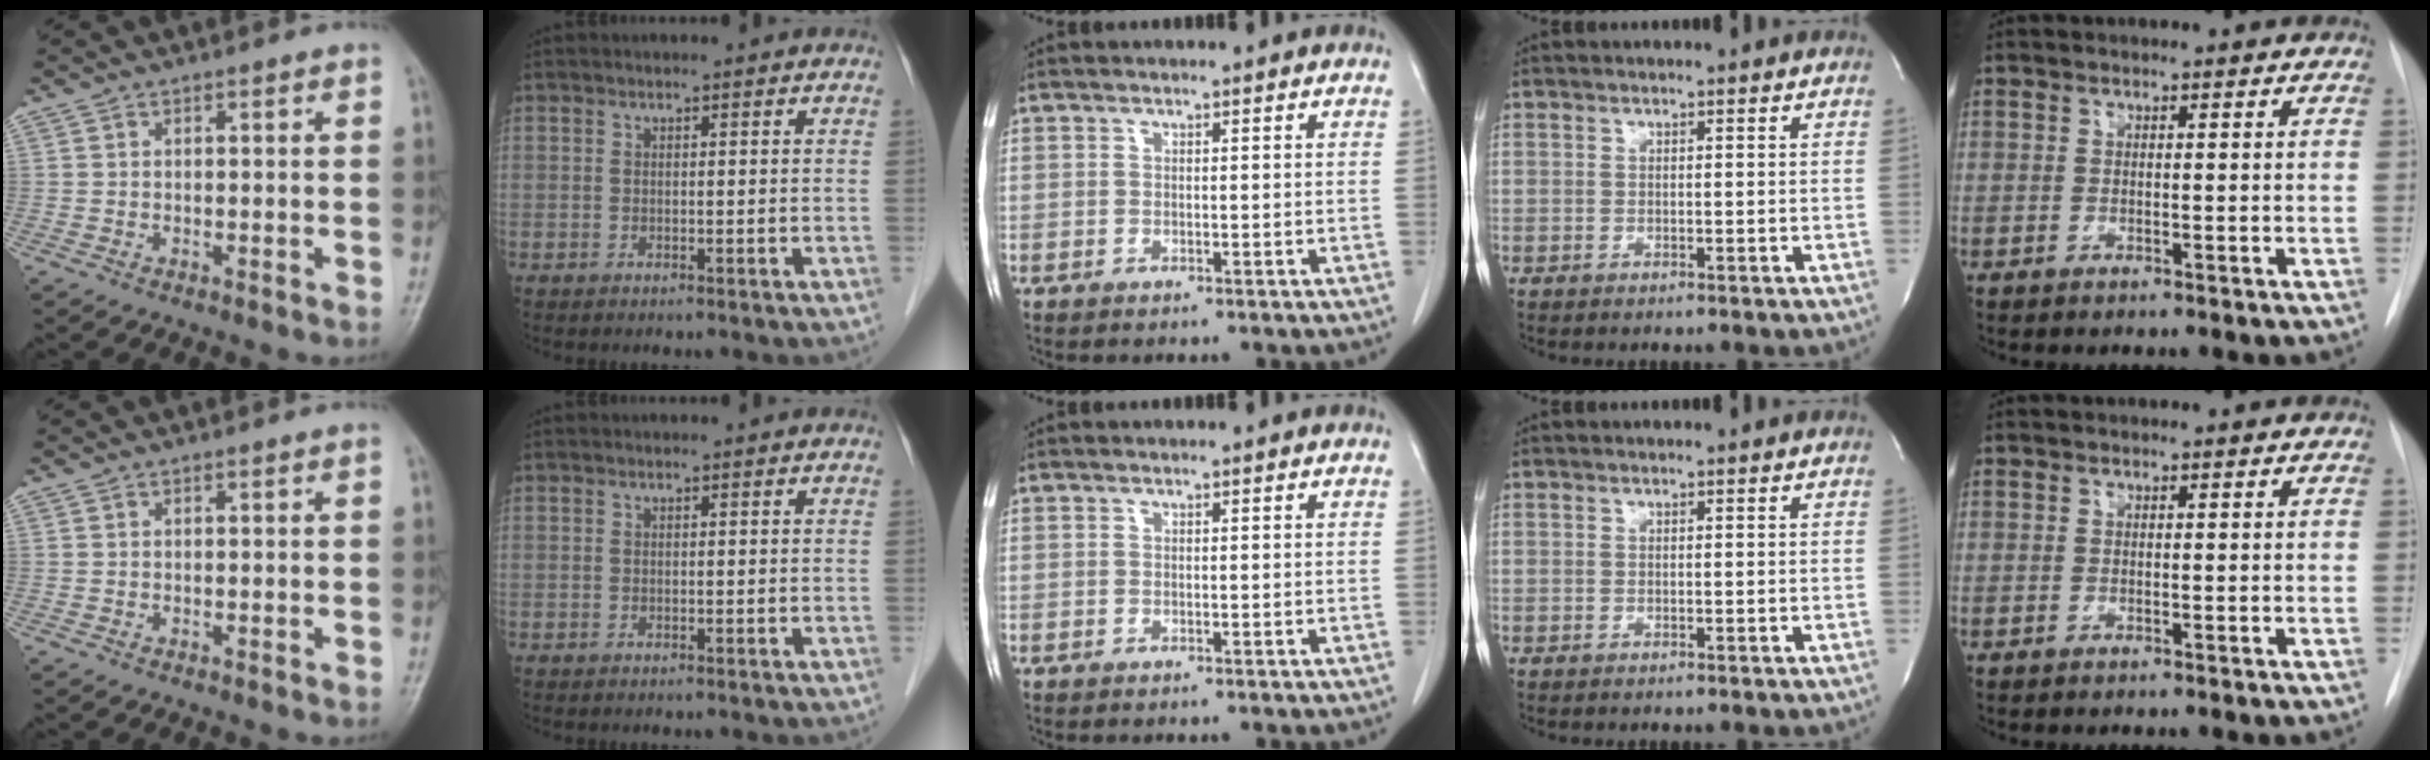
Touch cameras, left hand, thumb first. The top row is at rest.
{}